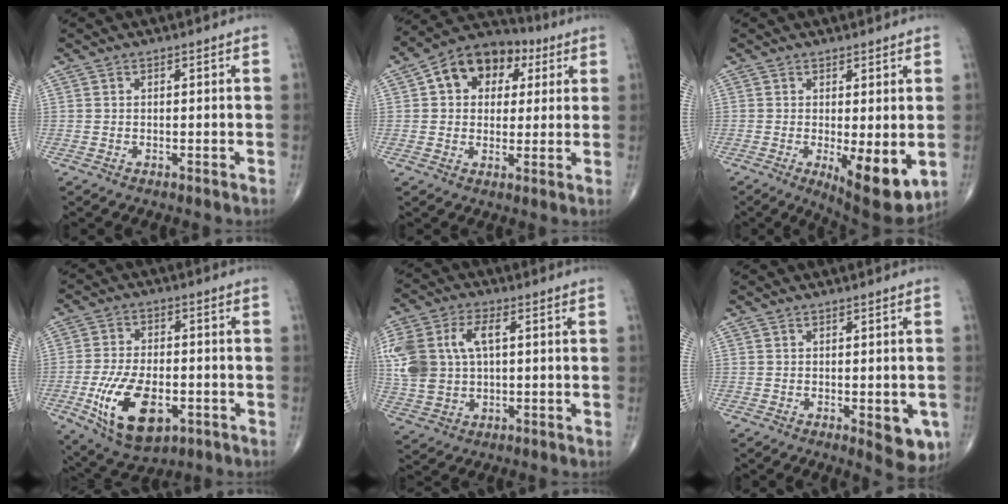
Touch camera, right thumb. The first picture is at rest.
{"total": 12.9, "force": [4.1, 9.5, 7.8], "torque": [-0.080, 0.018, 0.056]}
{"total": 9.7, "force": [-1.7, 3.1, 9.1], "torque": [-0.123, -0.026, -0.017]}
{"total": 14.8, "force": [-4.8, 7.8, 11.6], "torque": [-0.201, 0.004, -0.073]}
{"total": 15.8, "force": [2.8, 9.9, 12.0], "torque": [-0.284, 0.011, 0.057]}
{"total": 6.3, "force": [-1.7, 2.5, 5.5], "torque": [-0.048, -0.010, -0.014]}